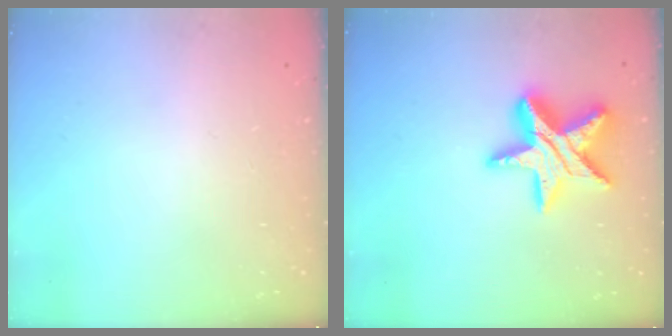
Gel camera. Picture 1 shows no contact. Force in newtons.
{"total": 16.3, "press": 16.2, "slide": 1.4}